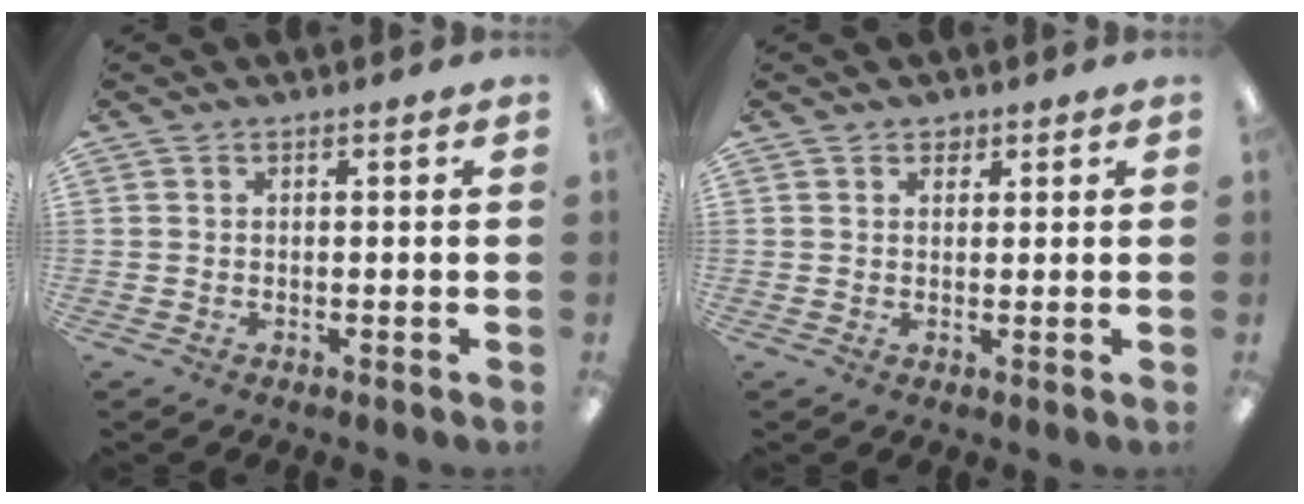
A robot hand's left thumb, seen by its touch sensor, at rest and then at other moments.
{"total": 1.5, "force": [1.2, 0.9, 0.3], "torque": [0.001, -0.002, 0.020]}